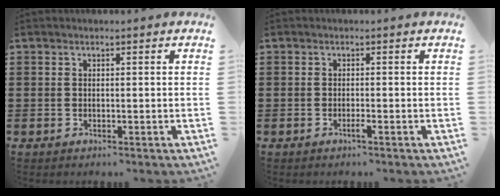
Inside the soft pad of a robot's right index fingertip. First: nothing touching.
{"total": 1.1, "force": [-0.7, 0.0, 0.9], "torque": [-0.016, -0.002, -0.013]}